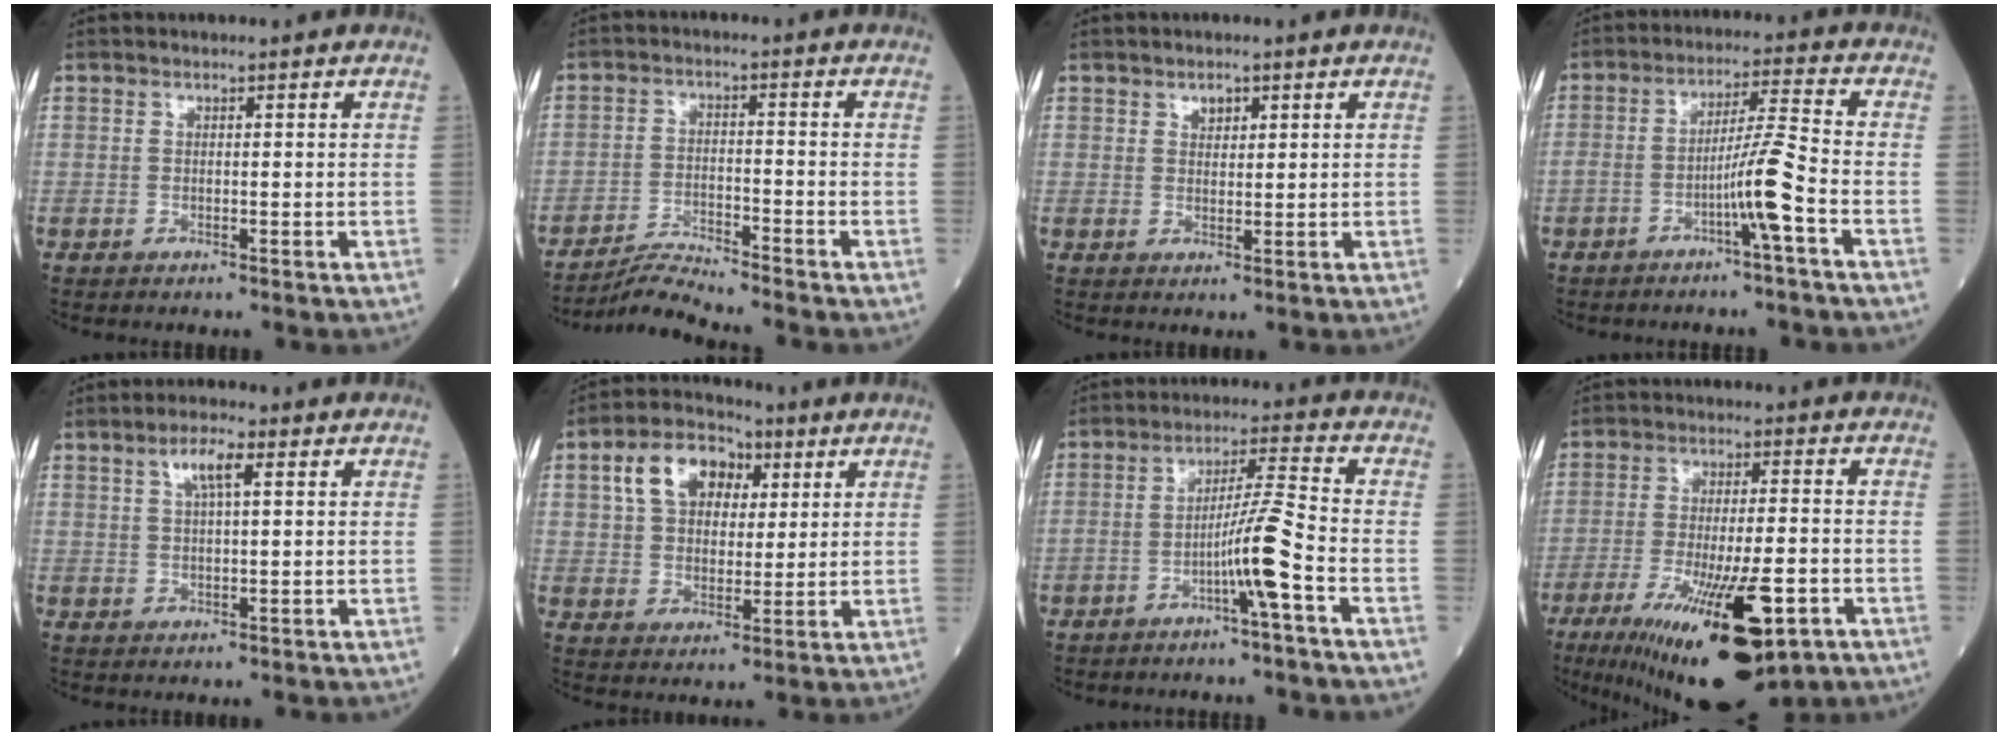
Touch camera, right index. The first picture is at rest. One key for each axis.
{"total": 4.9, "fx": -4.6, "fy": -1.5, "fz": 0.0, "tx": -0.010, "ty": -0.016, "tz": -0.086}
{"total": 1.8, "fx": 1.1, "fy": 1.0, "fz": 1.0, "tx": -0.014, "ty": -0.001, "tz": 0.019}
{"total": 6.7, "fx": -3.1, "fy": -1.1, "fz": 5.8, "tx": -0.107, "ty": 0.010, "tz": -0.055}
{"total": 4.2, "fx": 1.8, "fy": 0.8, "fz": 3.7, "tx": -0.074, "ty": 0.007, "tz": 0.035}
{"total": 10.0, "fx": 3.8, "fy": 6.6, "fz": 6.5, "tx": -0.123, "ty": 0.029, "tz": 0.065}
{"total": 7.0, "fx": -3.2, "fy": -1.2, "fz": 6.1, "tx": -0.111, "ty": 0.011, "tz": -0.057}
{"total": 19.0, "fx": -9.1, "fy": 4.5, "fz": 16.1, "tx": -0.245, "ty": -0.031, "tz": -0.133}